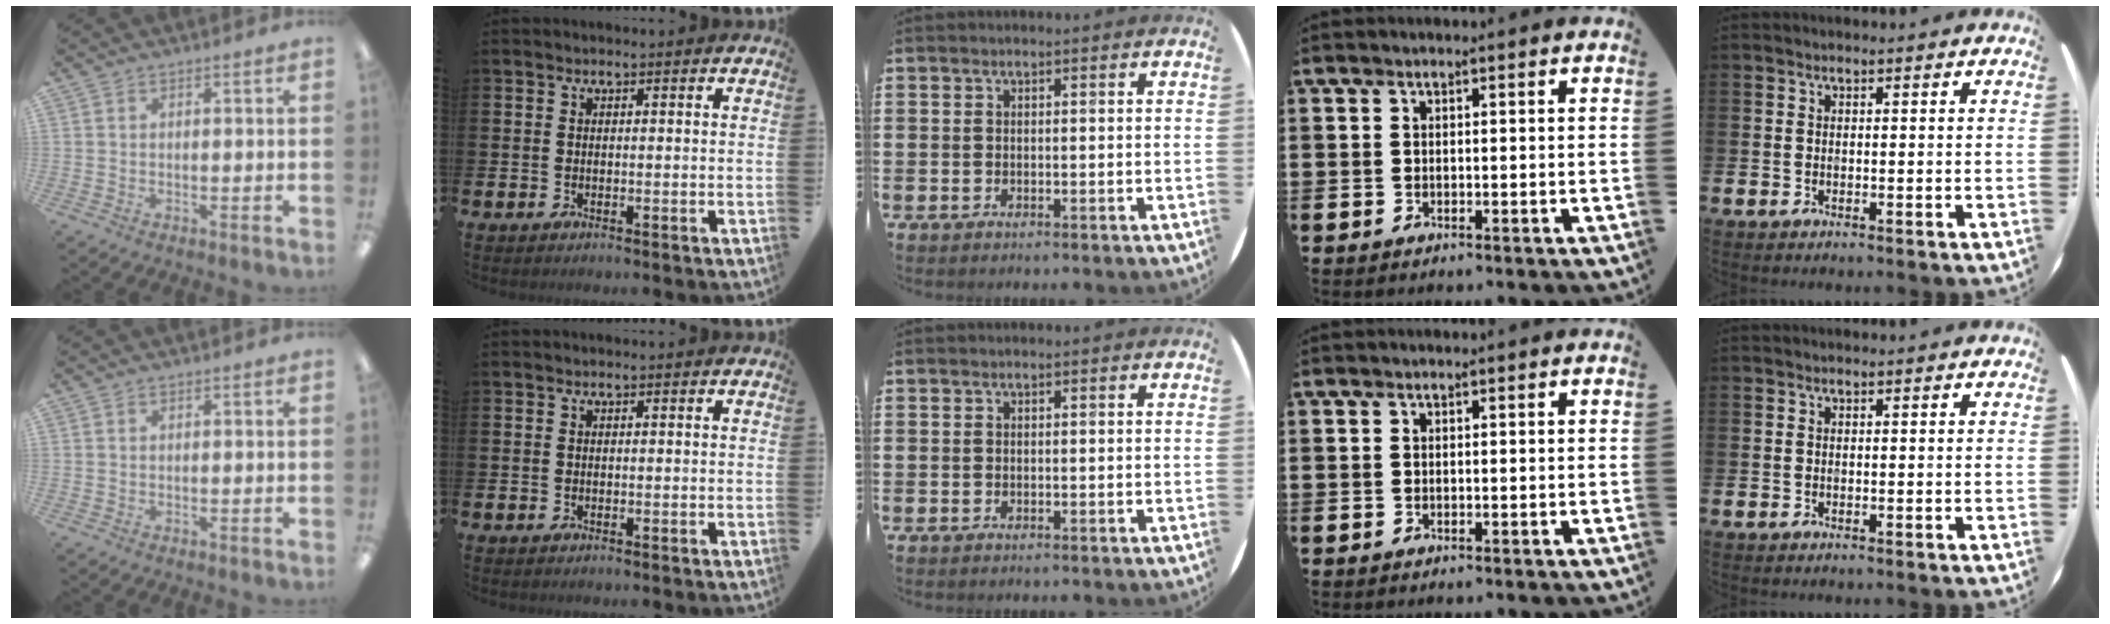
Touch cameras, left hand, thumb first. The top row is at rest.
{}